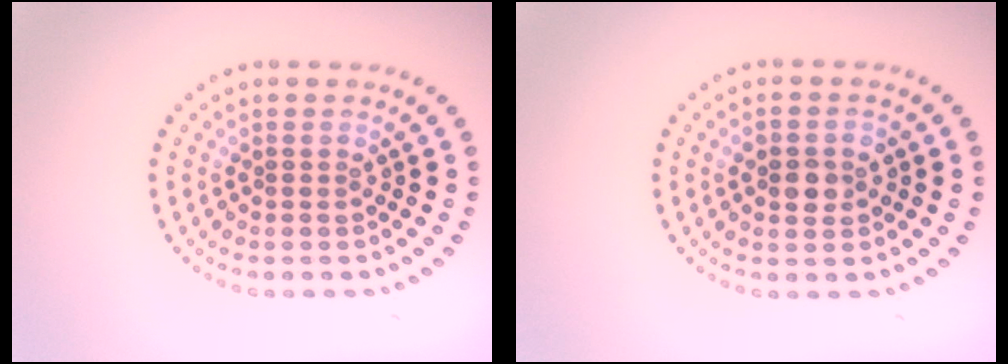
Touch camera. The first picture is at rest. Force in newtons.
{"total": 2.4, "press": 2.4, "slide": 0.2}